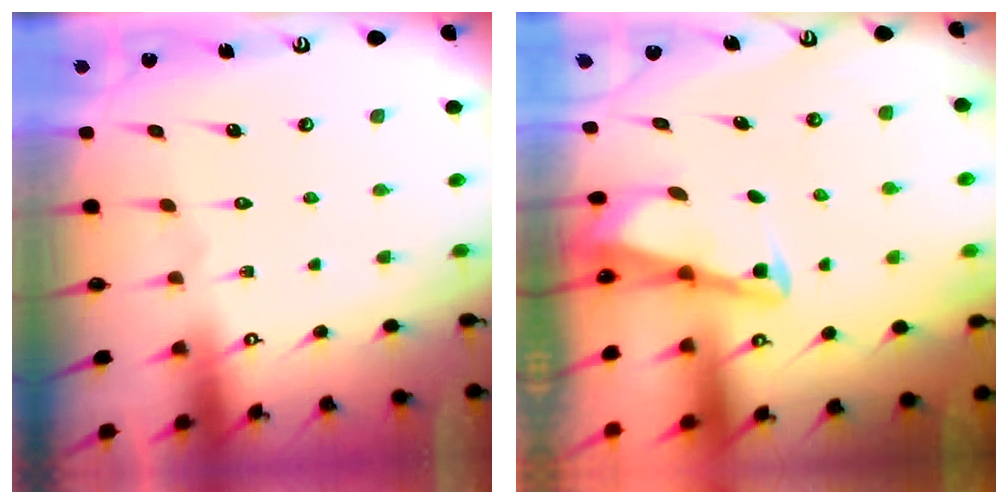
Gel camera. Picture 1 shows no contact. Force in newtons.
{"total": 2.9, "press": 2.9, "slide": 0.4}